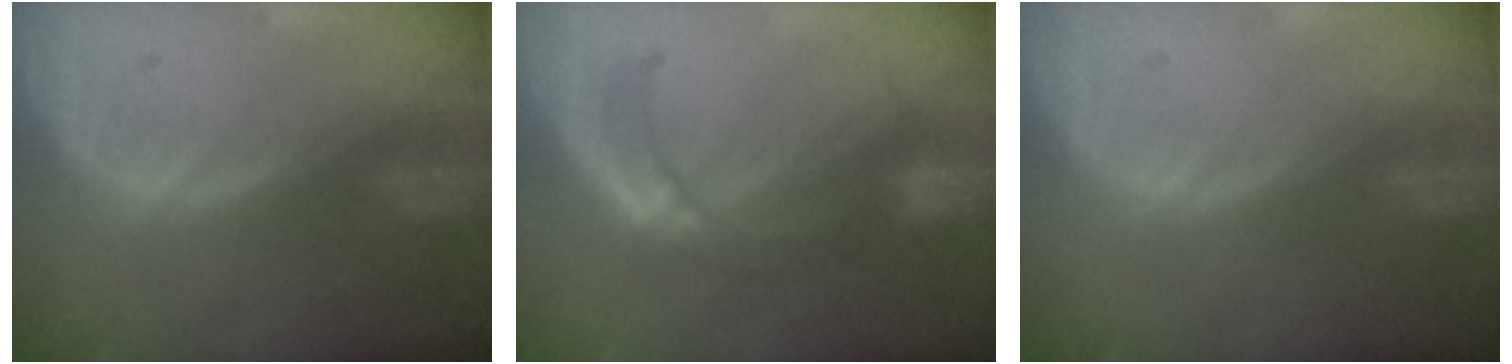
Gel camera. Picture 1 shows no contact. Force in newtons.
{"total": 6.7, "press": 6.4, "slide": 1.9}
{"total": 0.0}